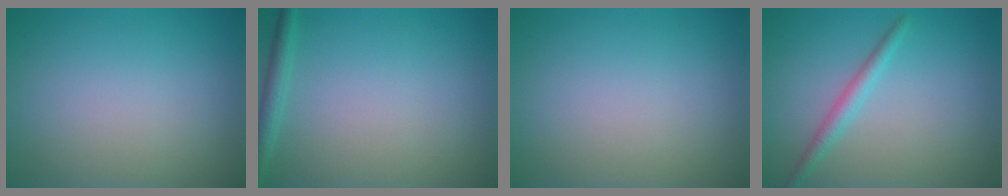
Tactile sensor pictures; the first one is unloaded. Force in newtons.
{"total": 1.6, "press": 1.6, "slide": 0.1}
{"total": 0.0}
{"total": 1.8, "press": 1.8, "slide": 0.1}